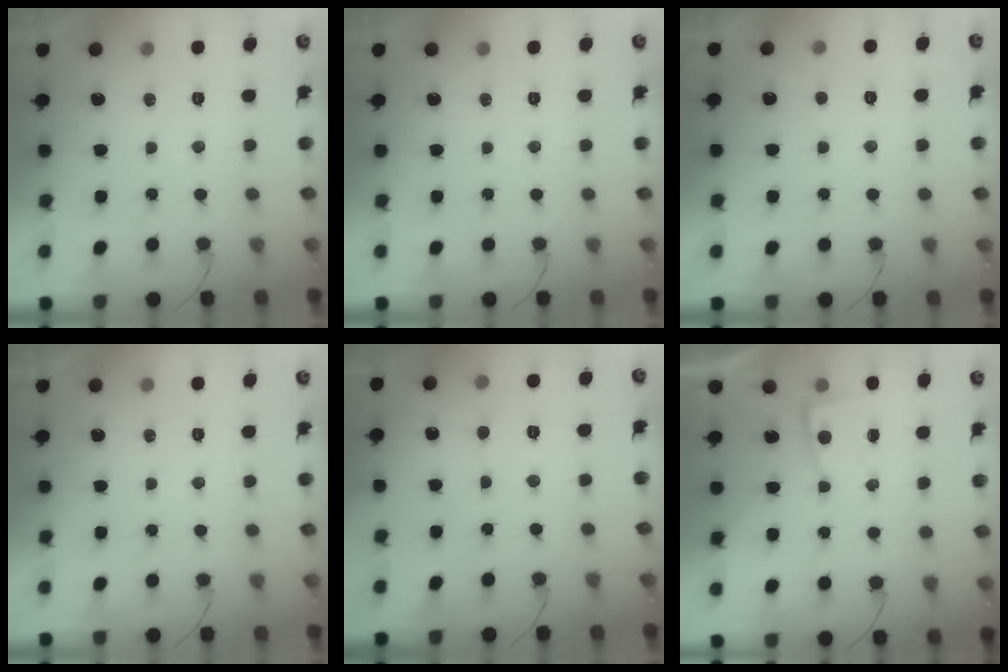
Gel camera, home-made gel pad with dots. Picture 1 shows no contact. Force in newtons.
{"total": 0.0}
{"total": 3.1, "press": 3.1, "slide": 0.3}
{"total": 0.0}
{"total": 4.2, "press": 4.2, "slide": 0.3}
{"total": 2.3, "press": 2.2, "slide": 0.4}